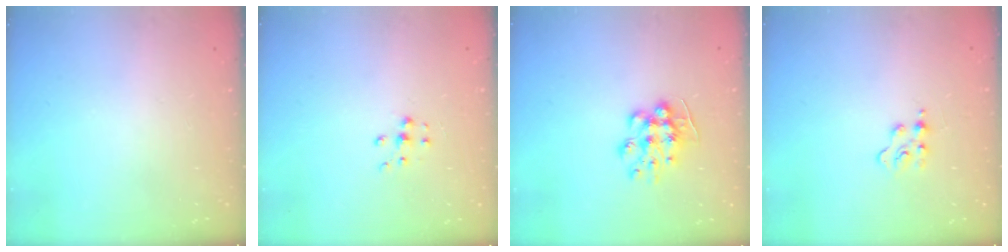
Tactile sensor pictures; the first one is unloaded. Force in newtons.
{"total": 5.1, "press": 5.0, "slide": 0.7}
{"total": 8.7, "press": 8.6, "slide": 0.6}
{"total": 2.4, "press": 2.4, "slide": 0.3}